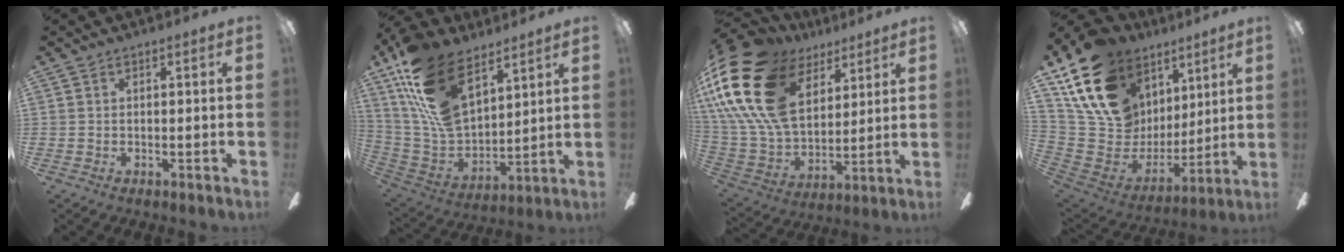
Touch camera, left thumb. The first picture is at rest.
{"total": 23.0, "force": [13.5, 12.0, 14.2], "torque": [-0.313, -0.066, 0.246]}
{"total": 26.8, "force": [11.4, 17.5, 16.9], "torque": [-0.368, -0.052, 0.212]}
{"total": 20.7, "force": [12.2, 13.4, 10.0], "torque": [-0.205, -0.064, 0.238]}